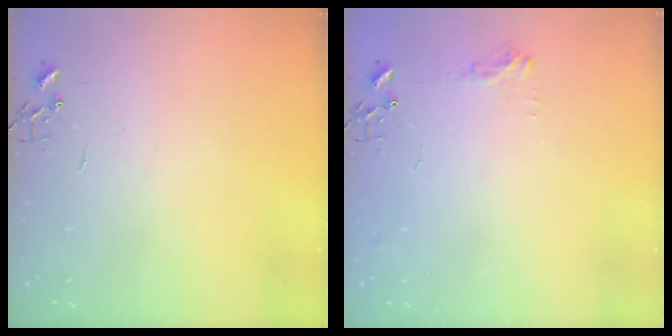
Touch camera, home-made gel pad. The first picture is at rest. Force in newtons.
{"total": 8.2, "press": 8.2, "slide": 0.9}